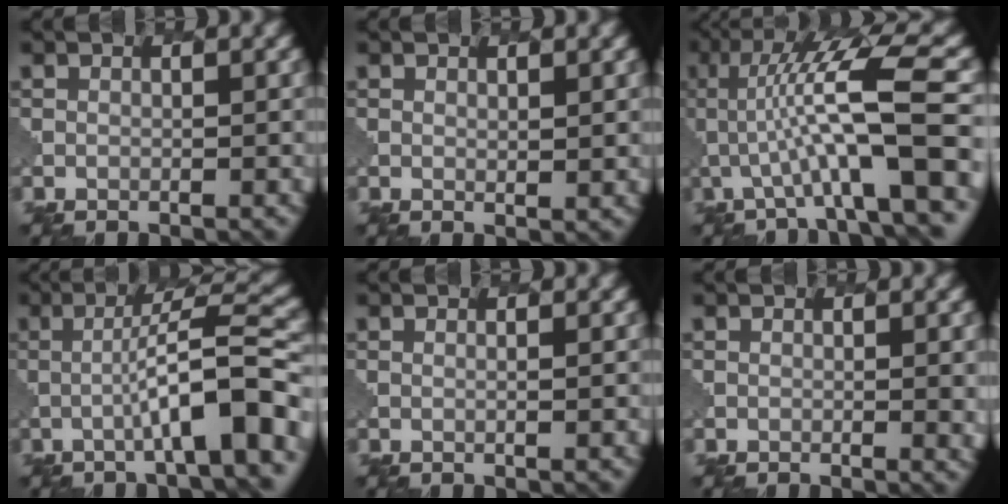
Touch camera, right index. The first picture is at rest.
{"total": 0.9, "force": [0.9, 0.1, 0.4], "torque": [-0.006, -0.004, 0.015]}
{"total": 9.2, "force": [-0.3, 1.5, 9.0], "torque": [-0.147, 0.015, -0.006]}
{"total": 7.2, "force": [-1.8, 0.9, 7.0], "torque": [-0.097, 0.023, -0.034]}
{"total": 1.2, "force": [0.7, 0.6, 0.9], "torque": [-0.002, 0.000, -0.001]}
{"total": 1.5, "force": [0.3, 0.2, 1.4], "torque": [-0.019, -0.003, 0.006]}